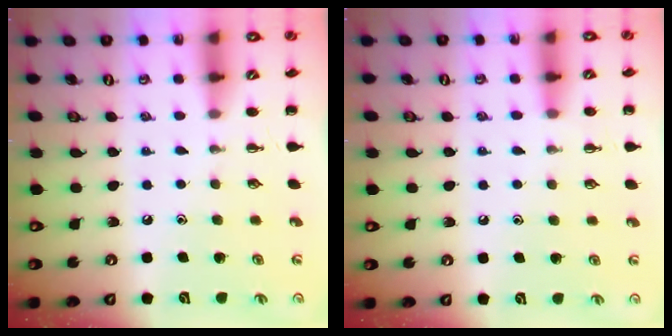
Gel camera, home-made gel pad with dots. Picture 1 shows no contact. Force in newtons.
{"total": 6.7, "press": 6.3, "slide": 2.3}